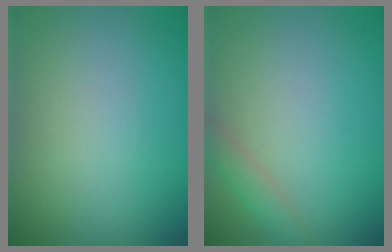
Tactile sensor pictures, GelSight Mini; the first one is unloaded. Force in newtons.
{"total": 1.5, "press": 1.5, "slide": 0.1}